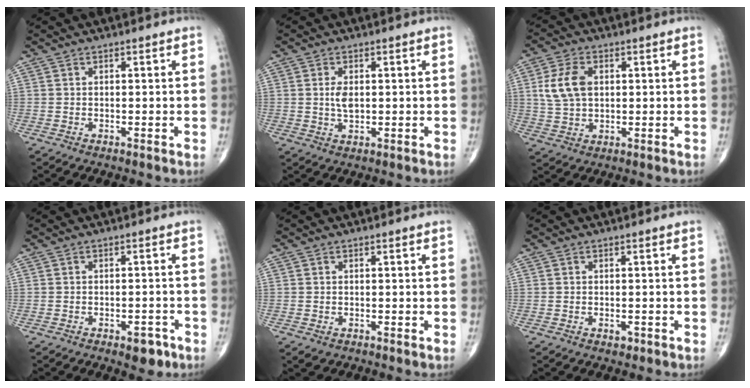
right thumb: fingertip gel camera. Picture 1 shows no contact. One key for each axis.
{"total": 3.4, "fx": 0.4, "fy": 1.9, "fz": 2.9, "tx": -0.052, "ty": -0.006, "tz": 0.010}
{"total": 8.1, "fx": 1.6, "fy": 5.2, "fz": 6.0, "tx": -0.117, "ty": 0.001, "tz": 0.034}
{"total": 4.0, "fx": -2.4, "fy": 1.9, "fz": 2.6, "tx": -0.021, "ty": 0.012, "tz": -0.029}
{"total": 1.0, "fx": -0.5, "fy": 0.7, "fz": 0.6, "tx": -0.009, "ty": 0.000, "tz": -0.004}
{"total": 1.1, "fx": -0.6, "fy": 0.6, "fz": 0.7, "tx": -0.010, "ty": 0.001, "tz": -0.009}